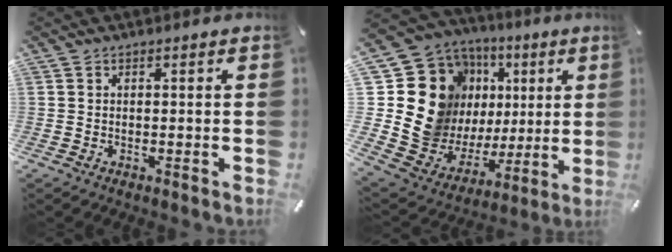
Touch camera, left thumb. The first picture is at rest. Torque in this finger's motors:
{"motor_torque": [2.22, 2.19, 0.95, 0.43, 0.14]}